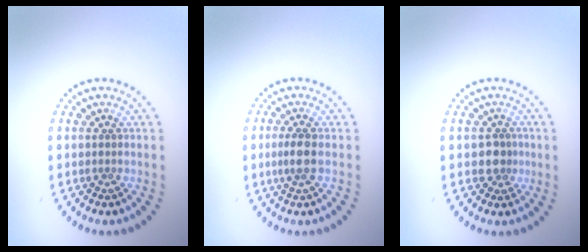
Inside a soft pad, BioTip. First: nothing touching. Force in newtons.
{"total": 2.0, "press": 1.7, "slide": 1.0}
{"total": 1.9, "press": 1.7, "slide": 0.9}